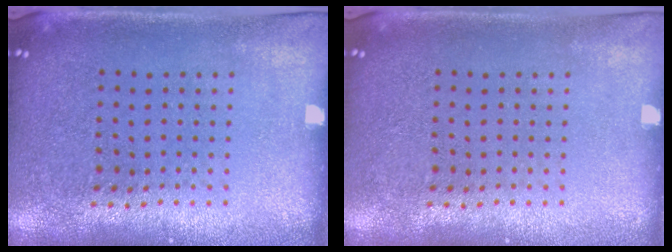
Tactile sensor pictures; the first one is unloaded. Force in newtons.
{"total": 0.0}